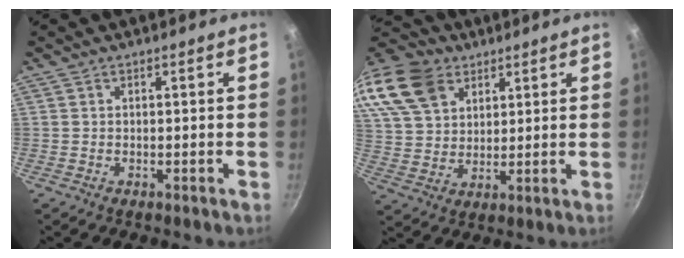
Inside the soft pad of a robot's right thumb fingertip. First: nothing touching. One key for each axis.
{"total": 18.4, "fx": 10.2, "fy": 12.5, "fz": 8.7, "tx": -0.177, "ty": -0.006, "tz": 0.196}